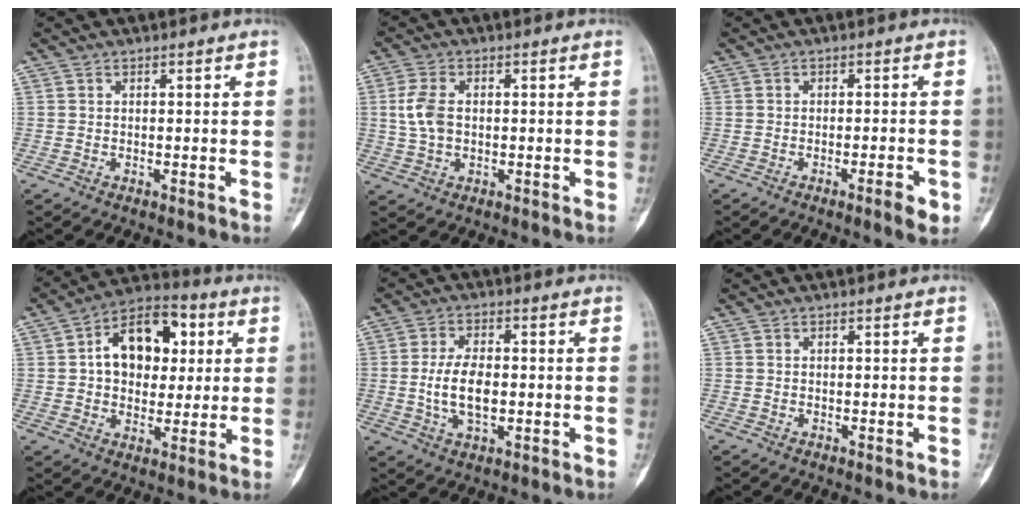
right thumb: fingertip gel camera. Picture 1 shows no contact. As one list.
[{"total": 5.8, "force": [0.3, 3.7, 4.5], "torque": [-0.099, 0.005, 0.006]}, {"total": 3.7, "force": [-1.7, 0.7, 3.2], "torque": [-0.046, 0.004, -0.025]}, {"total": 15.4, "force": [3.2, 10.4, 10.8], "torque": [-0.121, 0.015, 0.044]}, {"total": 8.0, "force": [-0.7, 4.2, 6.8], "torque": [-0.123, 0.002, -0.014]}, {"total": 0.0}]